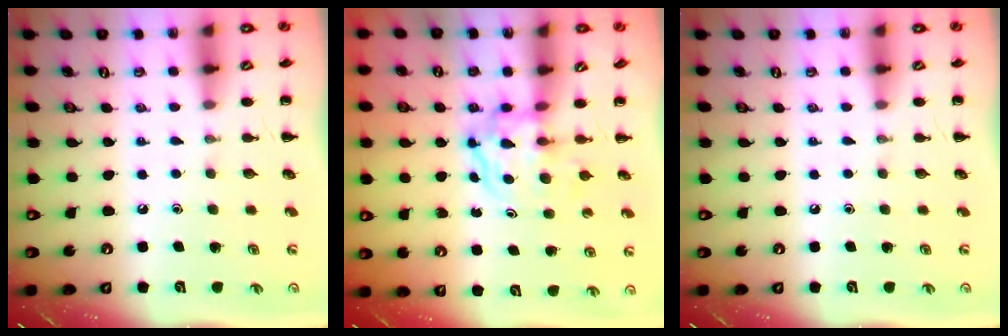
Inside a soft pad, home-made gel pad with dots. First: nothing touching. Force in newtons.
{"total": 3.7, "press": 3.7, "slide": 0.4}
{"total": 0.0}